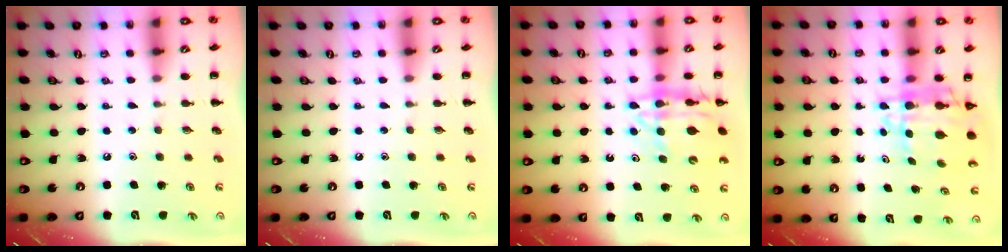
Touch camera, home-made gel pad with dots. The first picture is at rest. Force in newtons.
{"total": 0.0}
{"total": 14.7, "press": 14.3, "slide": 3.3}
{"total": 8.0, "press": 7.4, "slide": 3.0}